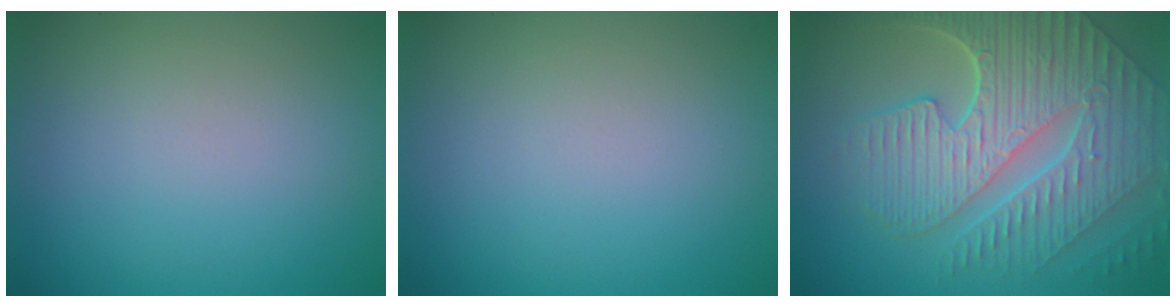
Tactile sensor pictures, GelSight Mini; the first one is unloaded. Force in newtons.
{"total": 0.0}
{"total": 9.9, "press": 6.7, "slide": 7.3}